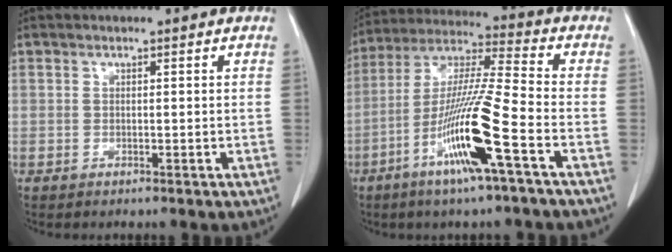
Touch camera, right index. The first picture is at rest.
{"total": 14.9, "force": [-6.2, -0.5, 13.5], "torque": [-0.269, -0.013, -0.121]}